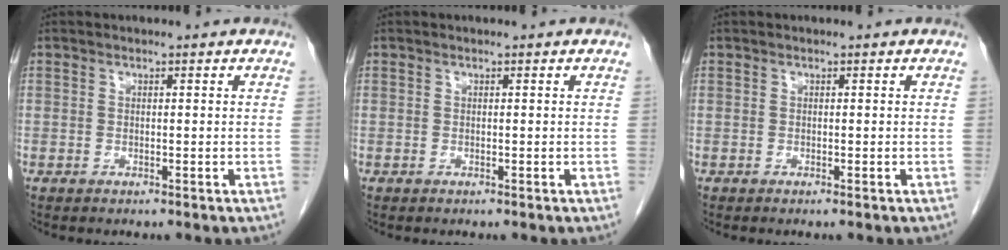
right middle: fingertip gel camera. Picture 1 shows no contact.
{"total": 0.0}
{"total": 0.0}